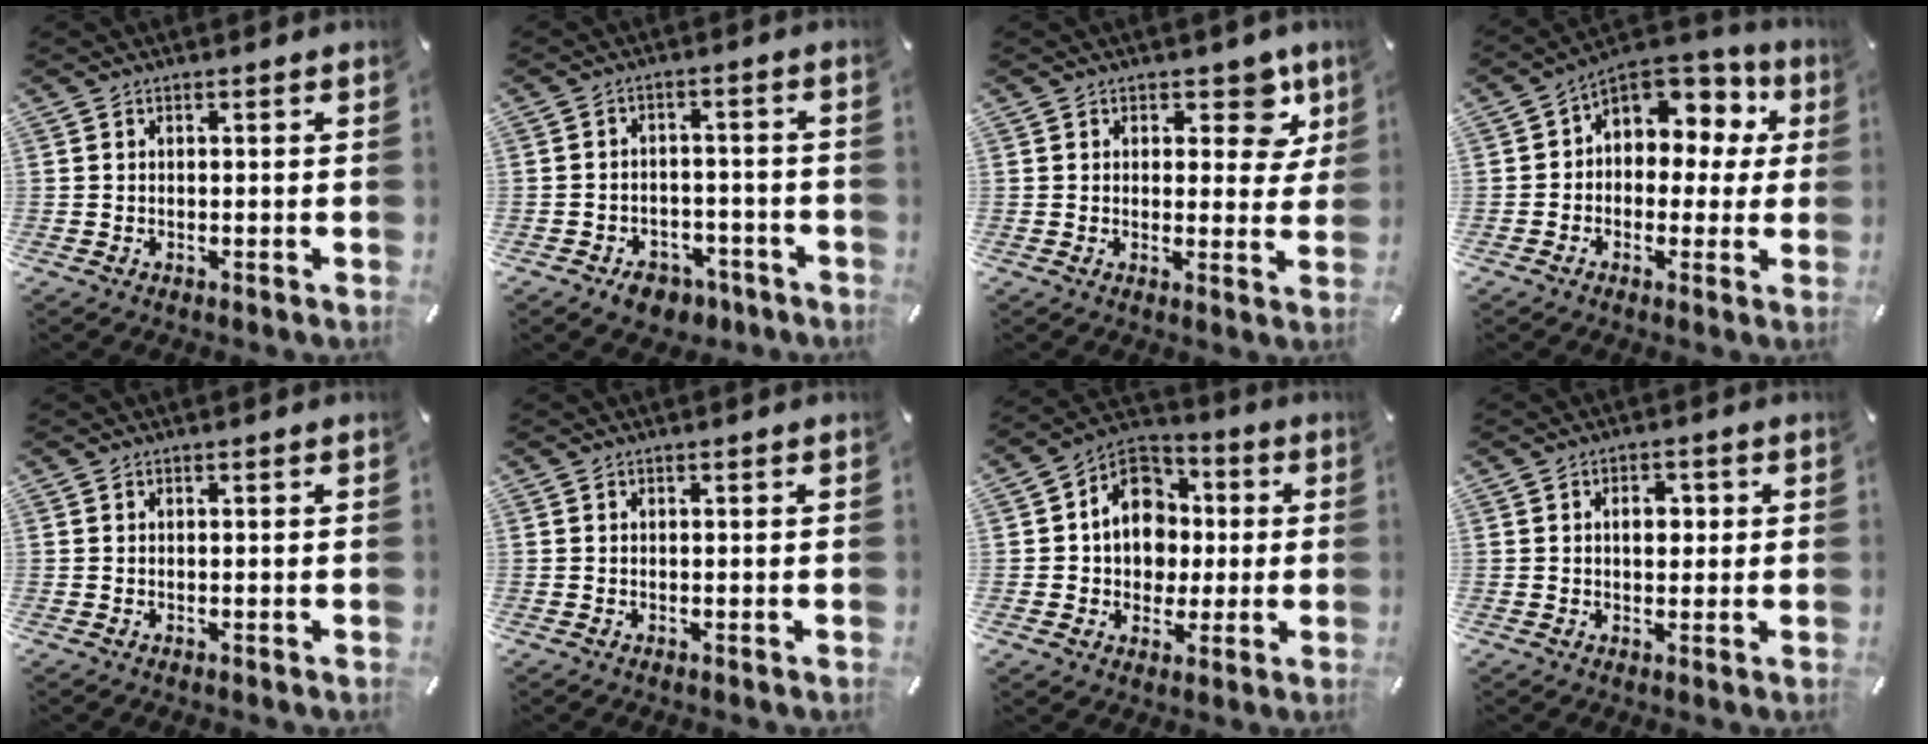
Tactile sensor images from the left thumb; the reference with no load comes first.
{"total": 6.7, "force": [-4.2, 4.5, 2.7], "torque": [-0.038, 0.032, -0.071]}
{"total": 7.9, "force": [4.4, 4.8, 4.5], "torque": [-0.031, -0.023, 0.068]}
{"total": 8.1, "force": [2.7, 6.6, 4.0], "torque": [-0.062, -0.022, 0.049]}
{"total": 0.0}
{"total": 0.0}
{"total": 12.2, "force": [0.0, 11.0, 5.1], "torque": [-0.095, 0.009, 0.004]}
{"total": 4.5, "force": [0.5, 3.1, 3.3], "torque": [-0.035, -0.003, -0.002]}